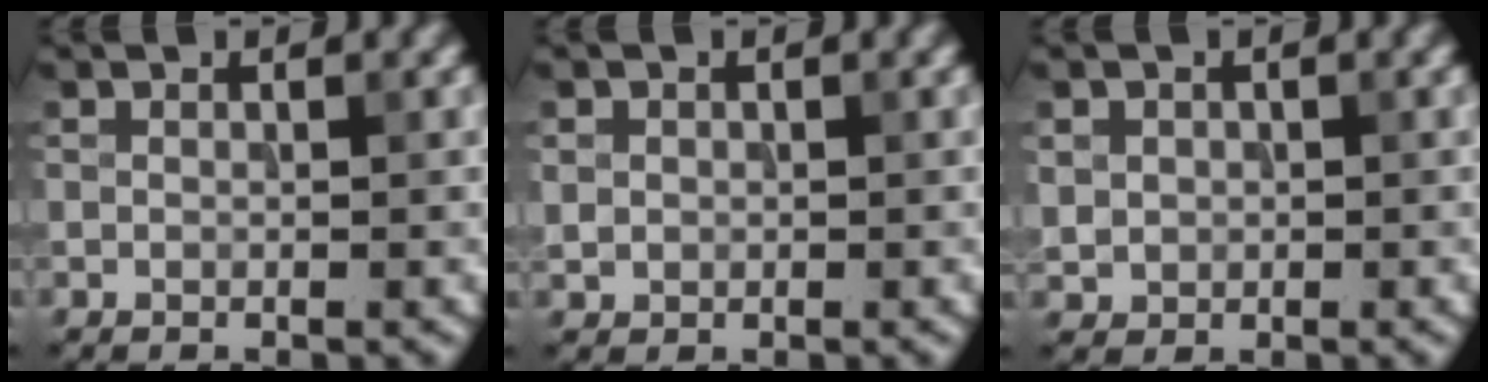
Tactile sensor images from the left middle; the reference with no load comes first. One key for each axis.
{"total": 1.1, "fx": 0.1, "fy": 1.1, "fz": 0.3, "tx": 0.000, "ty": -0.004, "tz": 0.003}
{"total": 1.6, "fx": 0.1, "fy": 1.6, "fz": 0.4, "tx": -0.005, "ty": -0.006, "tz": 0.008}